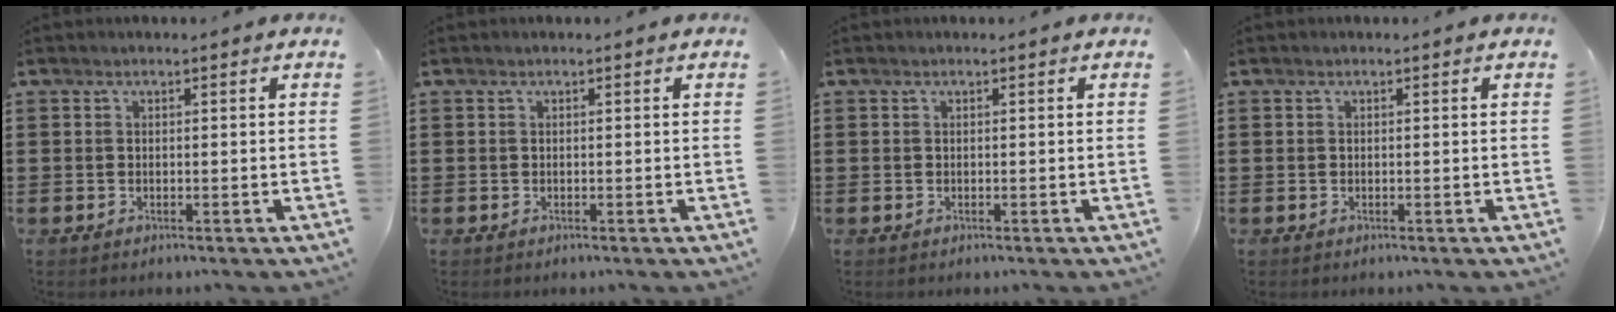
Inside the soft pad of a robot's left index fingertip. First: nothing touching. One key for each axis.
{"total": 0.0}
{"total": 0.0}
{"total": 0.0}